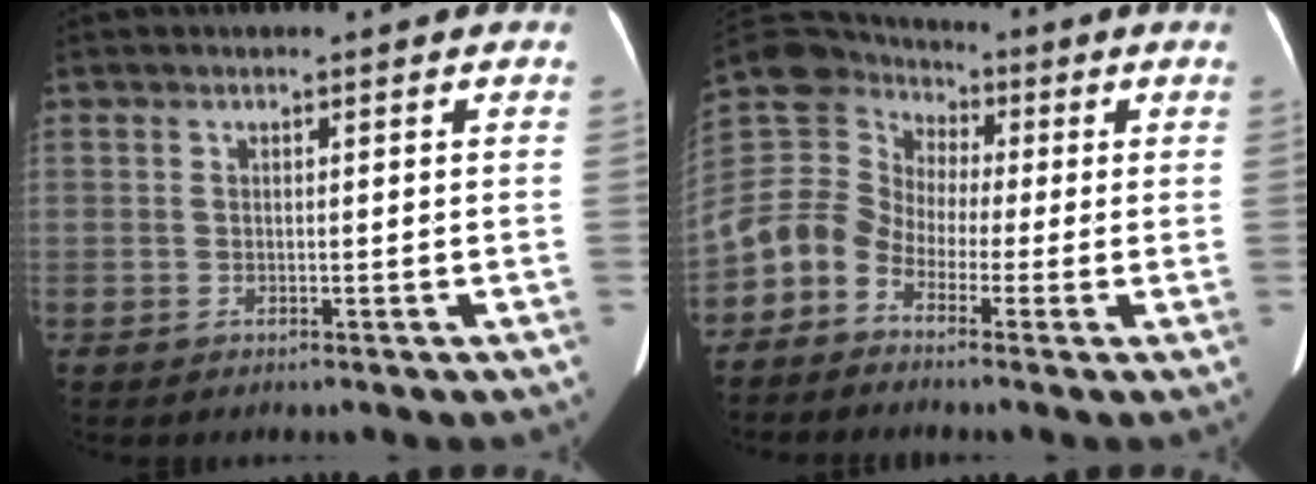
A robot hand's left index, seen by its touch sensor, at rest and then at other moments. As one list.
[{"total": 9.2, "force": [-3.0, 8.2, 3.1], "torque": [-0.090, 0.054, -0.060]}]